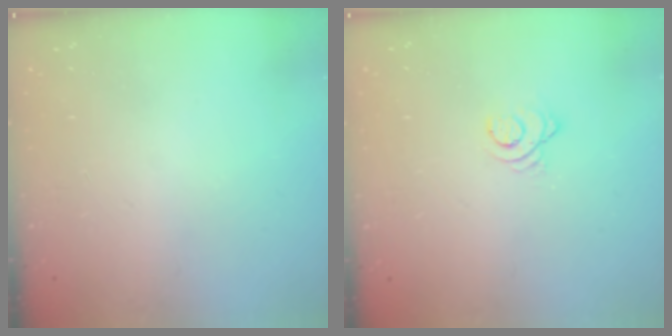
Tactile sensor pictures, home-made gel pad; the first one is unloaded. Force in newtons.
{"total": 3.1, "press": 3.1, "slide": 0.4}